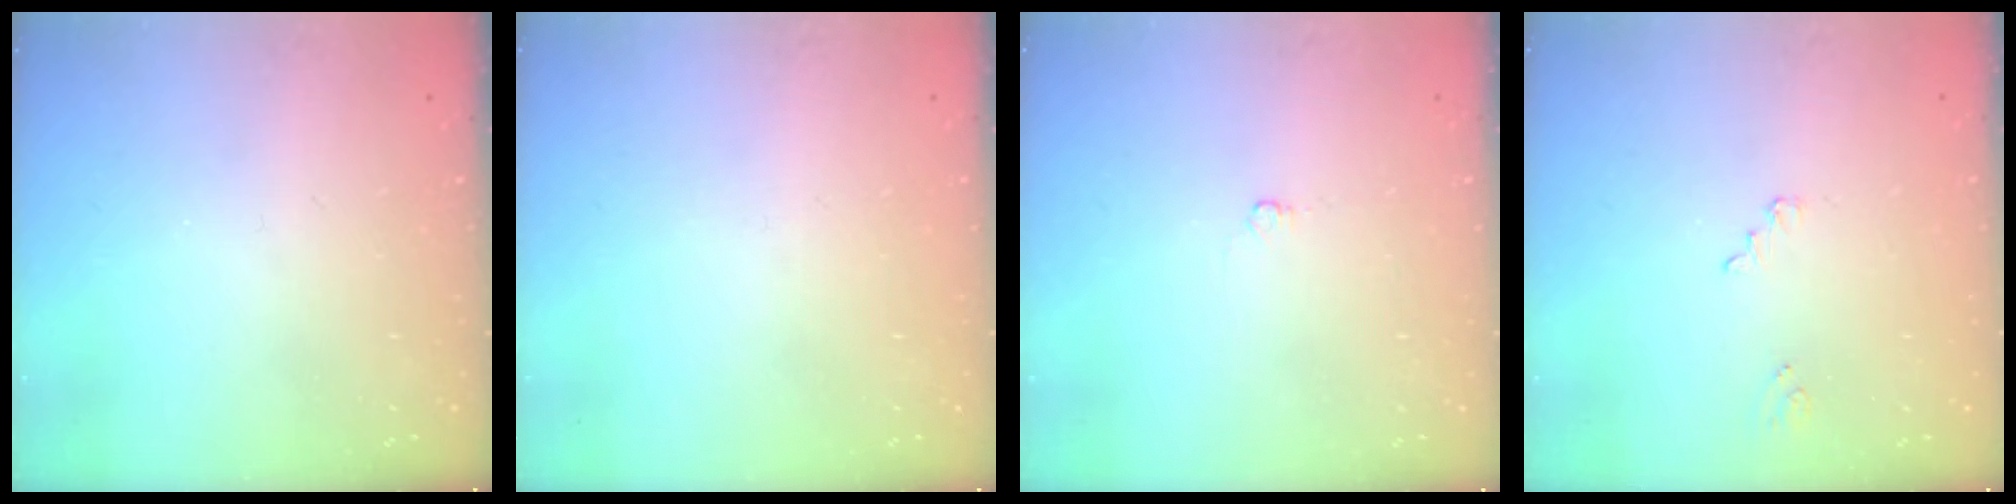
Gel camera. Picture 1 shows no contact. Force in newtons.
{"total": 1.5, "press": 1.4, "slide": 0.2}
{"total": 4.3, "press": 4.2, "slide": 1.1}
{"total": 1.0, "press": 1.0, "slide": 0.1}